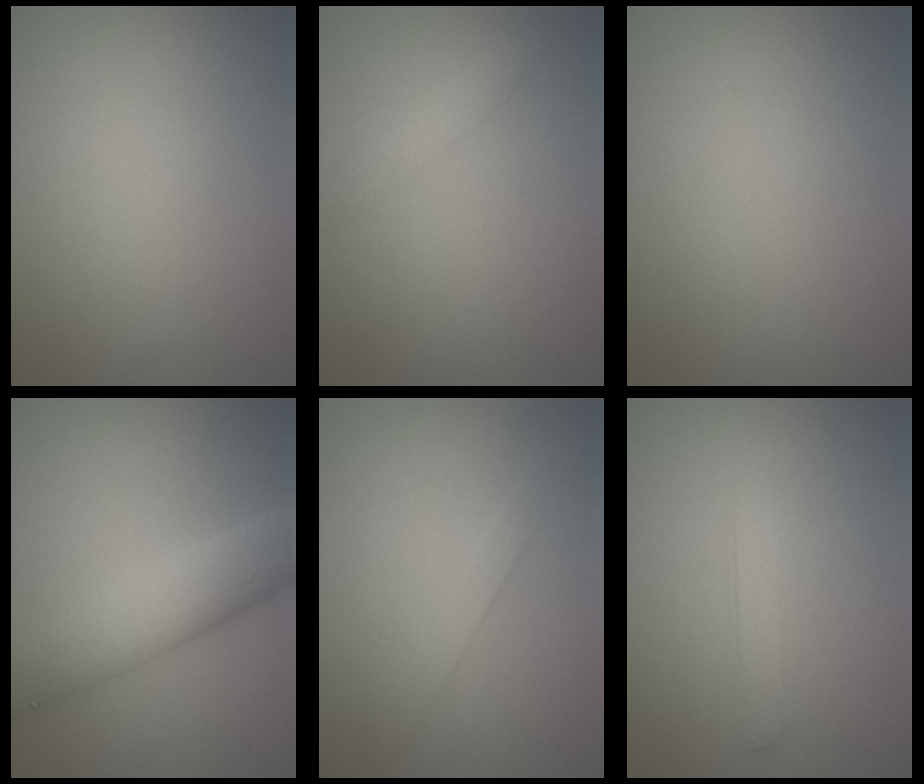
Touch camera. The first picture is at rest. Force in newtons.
{"total": 1.9, "press": 1.9, "slide": 0.1}
{"total": 0.0}
{"total": 7.5, "press": 7.5, "slide": 0.4}
{"total": 1.2, "press": 1.2, "slide": 0.0}
{"total": 1.6, "press": 1.6, "slide": 0.0}